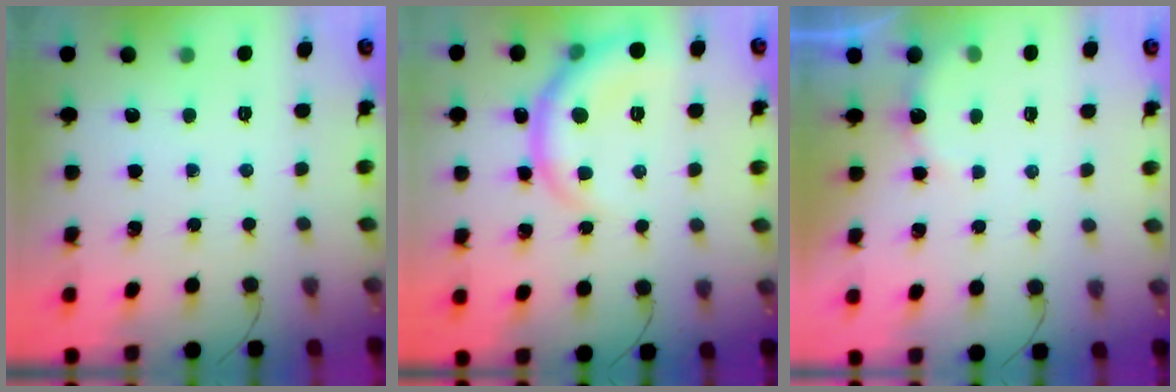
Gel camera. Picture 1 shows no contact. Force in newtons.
{"total": 8.8, "press": 8.8, "slide": 0.2}
{"total": 5.8, "press": 5.7, "slide": 1.1}